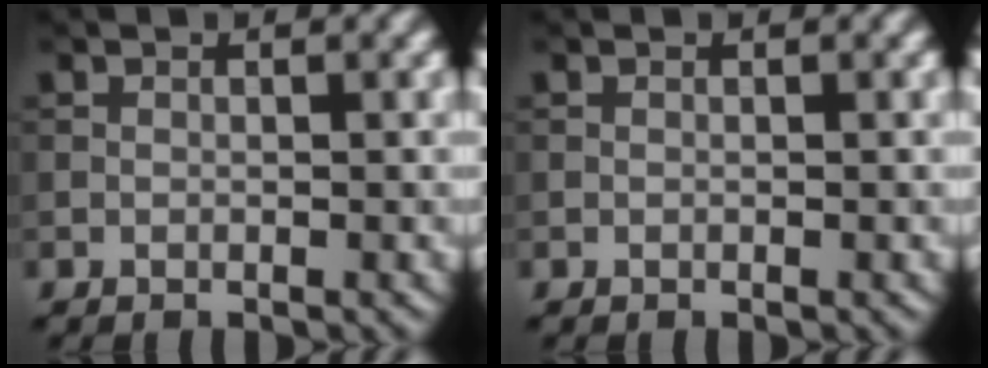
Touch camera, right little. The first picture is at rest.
{"total": 0.0}